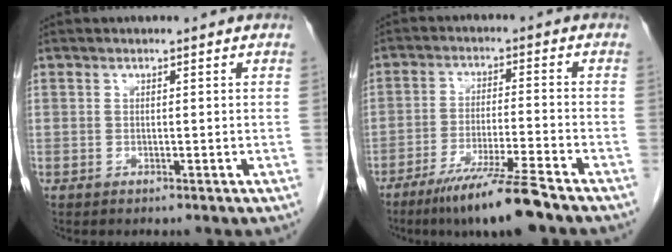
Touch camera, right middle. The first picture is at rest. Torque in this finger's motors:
{"motor_torque": [0.89, -0.73, 0.32, 0.09]}